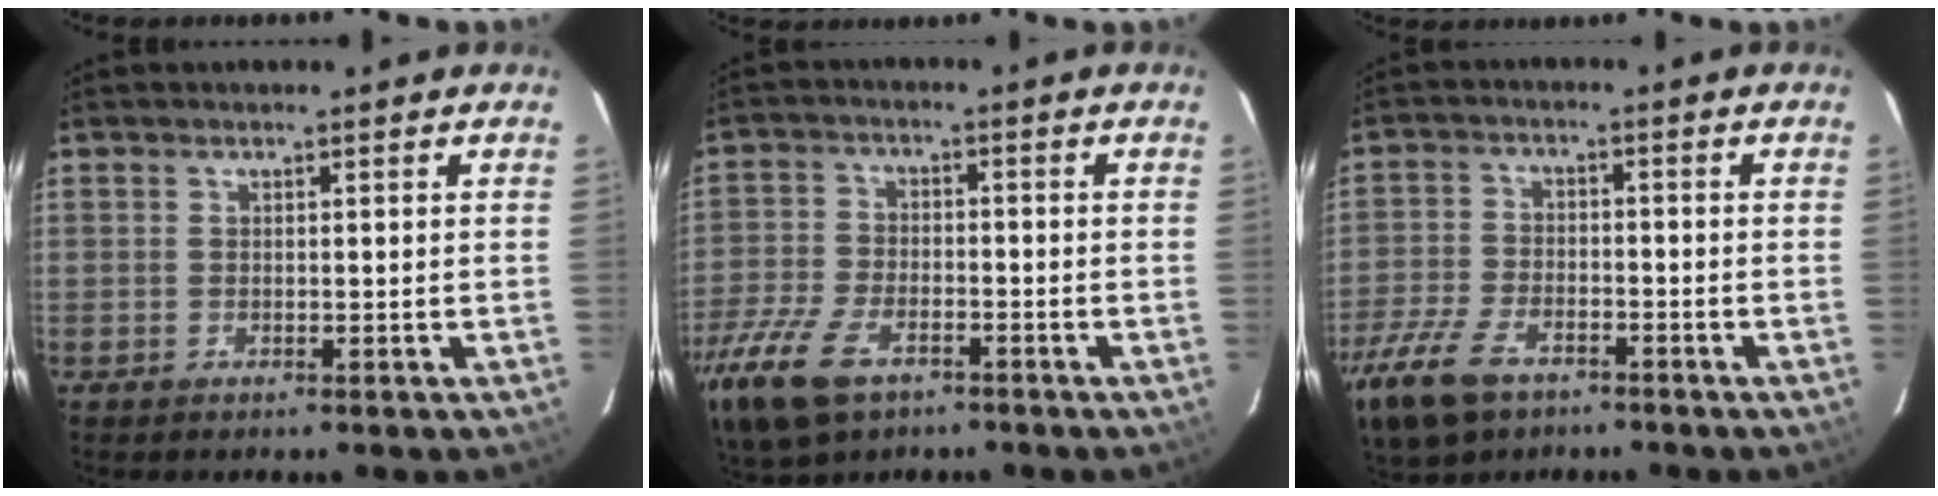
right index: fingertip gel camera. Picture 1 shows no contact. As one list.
[{"total": 17.3, "force": [-10.1, 9.3, 10.4], "torque": [-0.271, -0.031, -0.194]}, {"total": 13.4, "force": [-8.6, 7.1, 7.4], "torque": [-0.196, -0.022, -0.166]}]